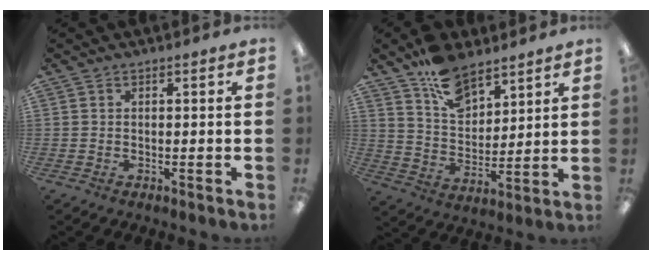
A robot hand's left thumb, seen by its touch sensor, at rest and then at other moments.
{"total": 12.0, "force": [8.6, 6.4, 5.3], "torque": [-0.090, -0.049, 0.162]}